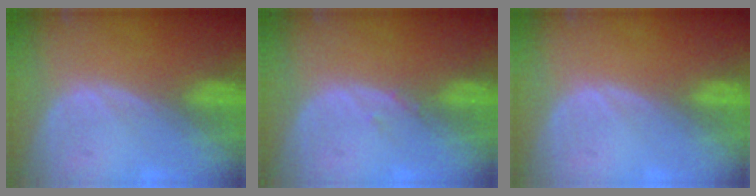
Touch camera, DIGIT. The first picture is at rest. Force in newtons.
{"total": 0.7, "press": 0.7, "slide": 0.3}
{"total": 0.0}